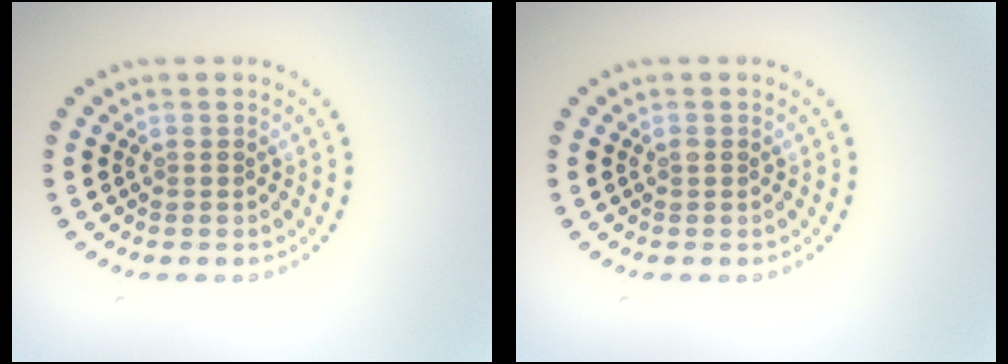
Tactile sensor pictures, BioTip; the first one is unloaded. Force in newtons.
{"total": 0.6, "press": 0.6, "slide": 0.0}